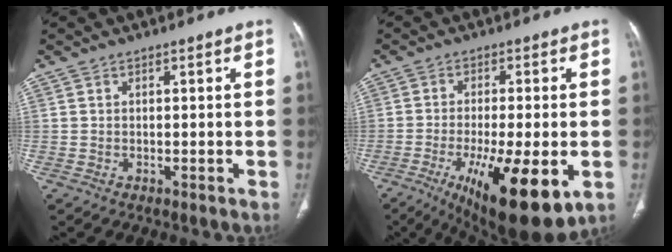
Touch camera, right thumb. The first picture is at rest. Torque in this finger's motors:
{"motor_torque": [3.47, 1.54, 0.93, -1.00, 0.51]}